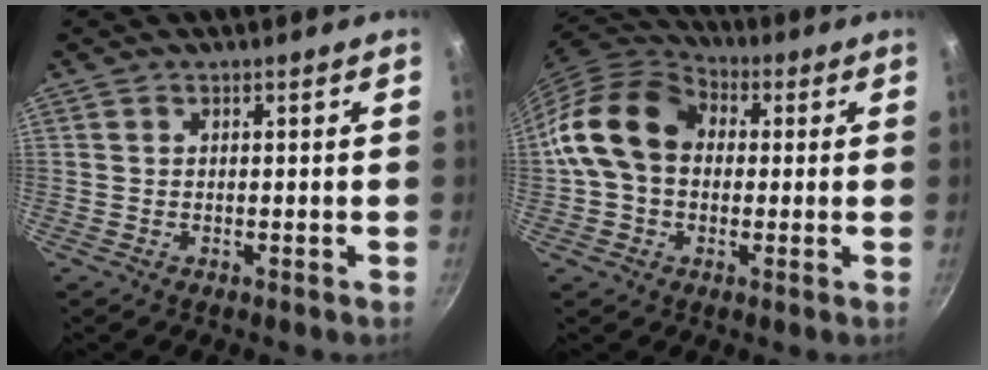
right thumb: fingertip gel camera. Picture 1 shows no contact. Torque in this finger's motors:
{"motor_torque": [1.74, 2.44, 0.89, -1.00, 0.50]}